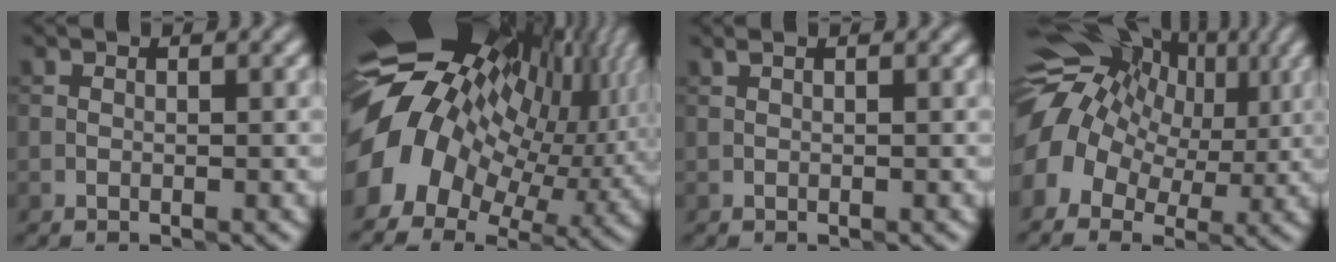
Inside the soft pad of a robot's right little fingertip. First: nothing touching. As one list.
[{"total": 14.1, "force": [1.7, 10.0, 9.8], "torque": [-0.203, 0.014, 0.047]}, {"total": 0.0}, {"total": 12.7, "force": [1.7, 9.4, 8.4], "torque": [-0.146, 0.009, 0.032]}]